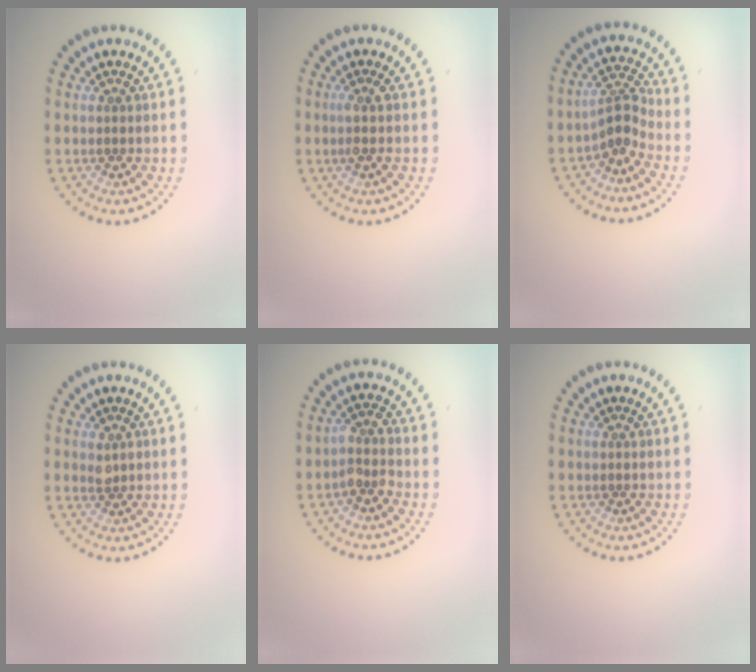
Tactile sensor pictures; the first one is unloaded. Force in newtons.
{"total": 1.1, "press": 0.9, "slide": 0.6}
{"total": 2.7, "press": 1.9, "slide": 1.9}
{"total": 1.1, "press": 1.1, "slide": 0.2}
{"total": 2.0, "press": 1.6, "slide": 1.2}
{"total": 0.0}